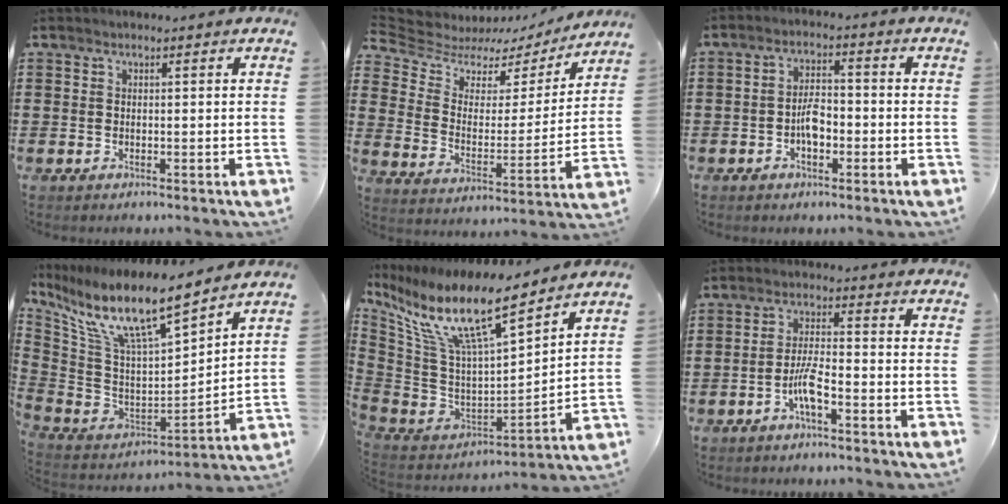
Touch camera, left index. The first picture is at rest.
{"total": 5.7, "force": [5.0, 2.5, 1.2], "torque": [-0.059, -0.031, 0.083]}
{"total": 4.1, "force": [-1.4, 1.9, 3.4], "torque": [-0.067, 0.007, -0.028]}
{"total": 12.2, "force": [8.7, 2.3, 8.3], "torque": [-0.188, -0.055, 0.148]}
{"total": 13.4, "force": [8.6, 2.8, 9.9], "torque": [-0.222, -0.054, 0.146]}
{"total": 5.1, "force": [-2.6, 1.1, 4.3], "torque": [-0.099, -0.002, -0.054]}